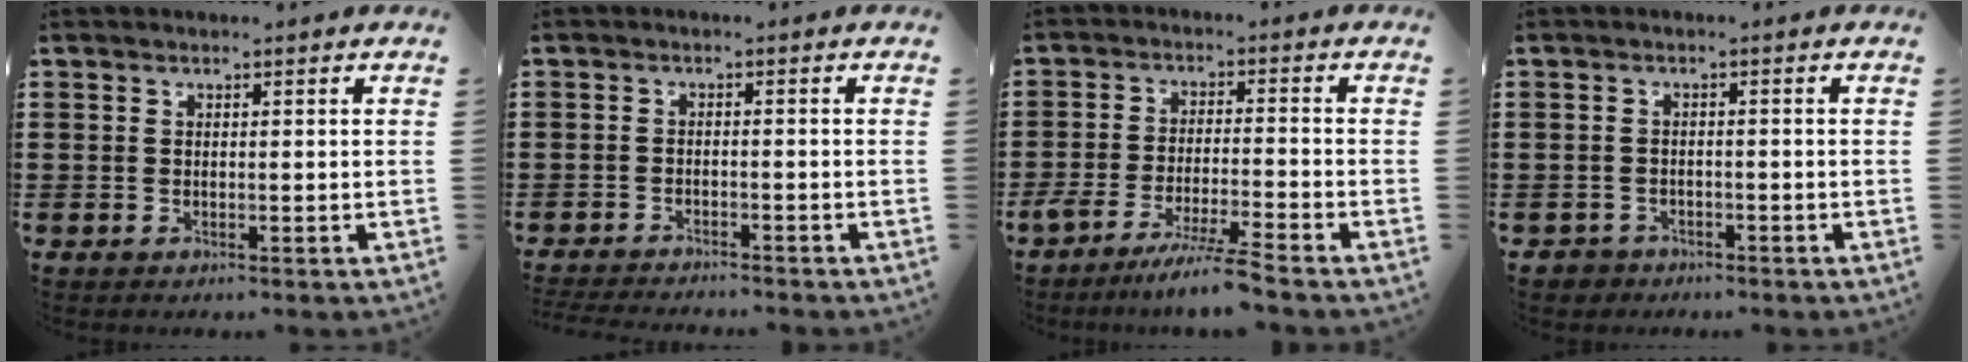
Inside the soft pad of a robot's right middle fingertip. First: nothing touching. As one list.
[{"total": 2.2, "force": [-2.2, 0.0, 0.1], "torque": [-0.005, 0.000, -0.046]}, {"total": 6.3, "force": [-5.5, -0.7, 3.0], "torque": [-0.058, -0.021, -0.105]}, {"total": 1.5, "force": [-1.3, 0.7, -0.2], "torque": [-0.003, 0.003, -0.031]}]